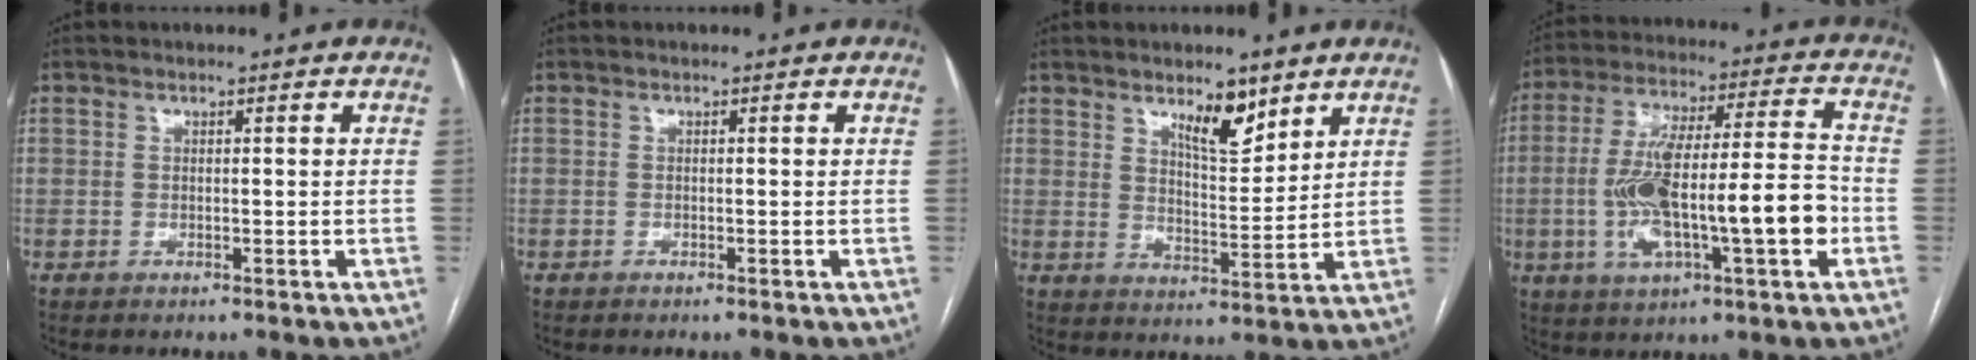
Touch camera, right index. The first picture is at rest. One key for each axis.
{"total": 0.0}
{"total": 6.7, "fx": 4.6, "fy": 2.1, "fz": 4.4, "tx": -0.074, "ty": -0.007, "tz": 0.079}
{"total": 18.2, "fx": -3.7, "fy": 3.1, "fz": 17.6, "tx": -0.323, "ty": 0.018, "tz": -0.056}